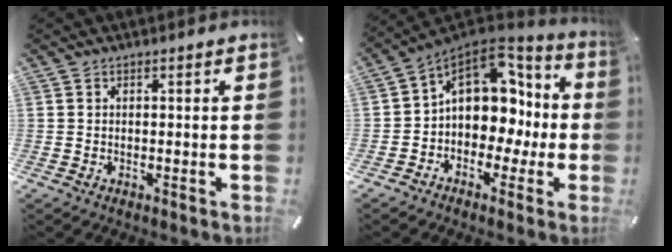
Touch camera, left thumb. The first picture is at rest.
{"total": 14.1, "force": [2.8, 11.0, 8.4], "torque": [-0.125, -0.023, 0.054]}